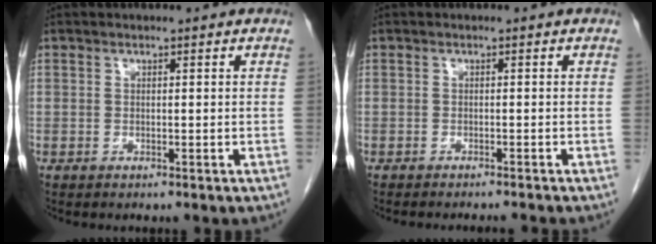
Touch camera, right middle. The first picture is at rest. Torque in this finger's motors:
{"motor_torque": [0.10, -0.03, 0.01, 0.03]}